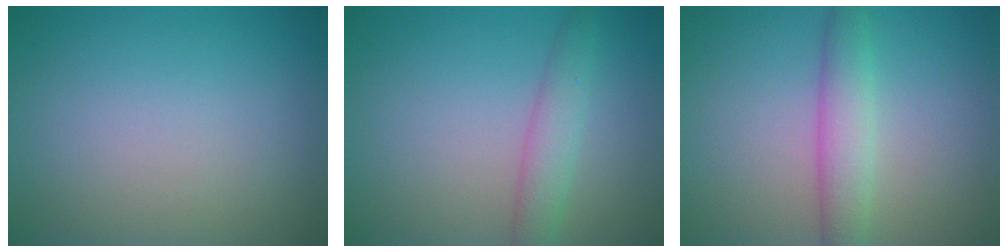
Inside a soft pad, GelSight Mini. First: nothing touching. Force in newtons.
{"total": 2.8, "press": 2.8, "slide": 0.1}
{"total": 4.2, "press": 4.2, "slide": 0.0}